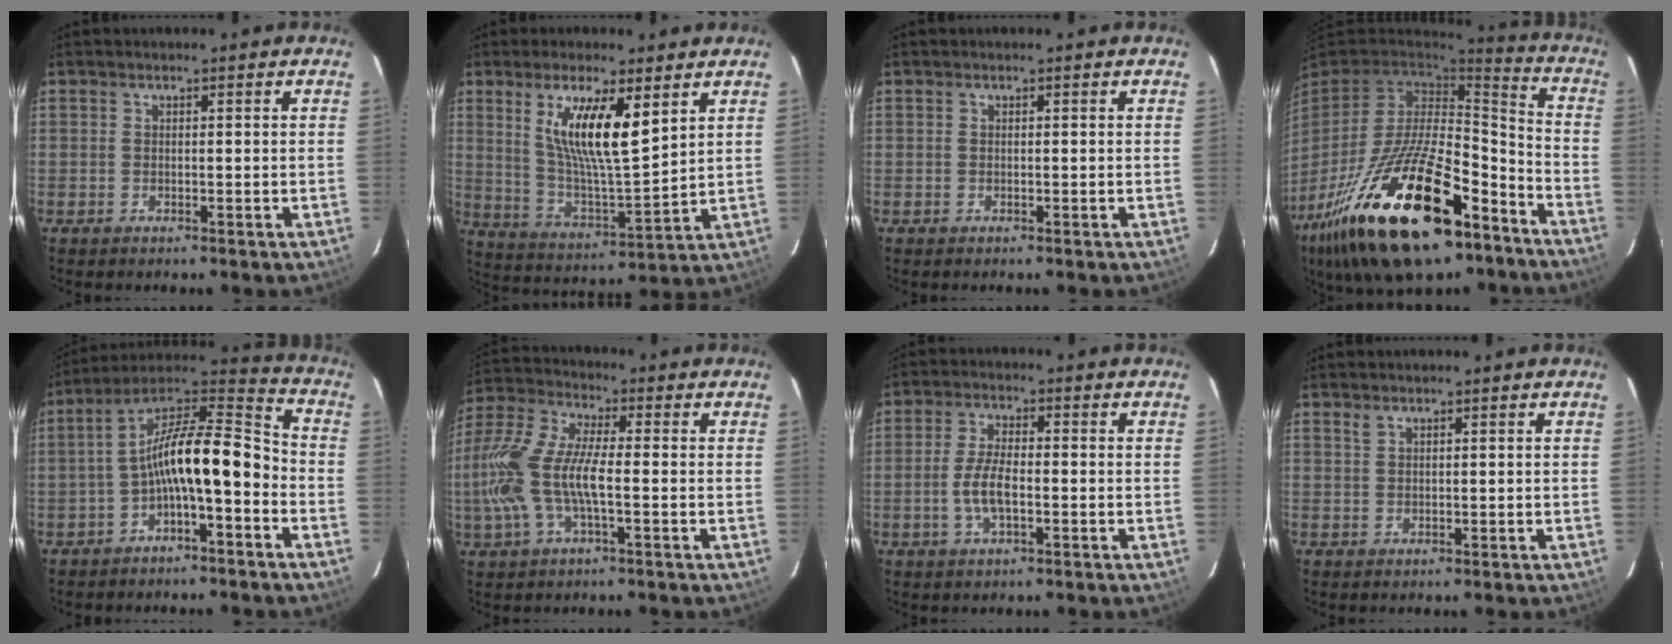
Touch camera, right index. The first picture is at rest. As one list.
[{"total": 13.6, "force": [6.2, 2.8, 11.8], "torque": [-0.215, -0.010, 0.121]}, {"total": 0.0}, {"total": 30.9, "force": [-18.0, 12.3, 21.9], "torque": [-0.420, -0.023, -0.287]}, {"total": 12.9, "force": [-4.7, 3.8, 11.4], "torque": [-0.206, 0.029, -0.083]}, {"total": 14.9, "force": [-2.5, 4.8, 13.9], "torque": [-0.295, 0.001, -0.052]}, {"total": 5.6, "force": [-1.6, 1.9, 5.0], "torque": [-0.106, 0.002, -0.031]}, {"total": 0.8, "force": [0.7, 0.2, 0.4], "torque": [-0.007, 0.001, 0.013]}]